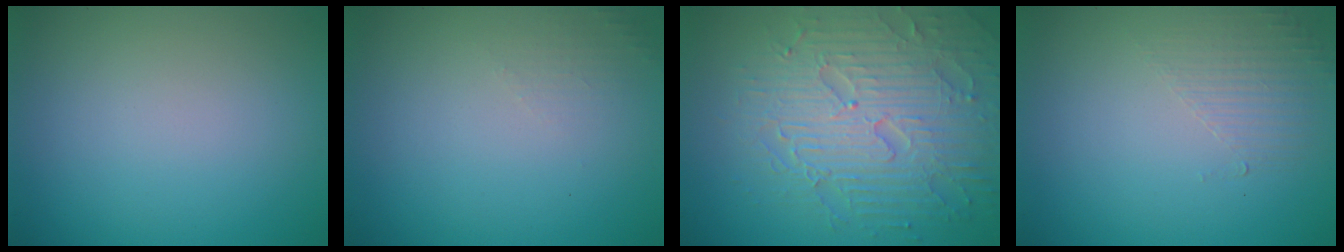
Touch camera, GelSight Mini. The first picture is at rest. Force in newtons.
{"total": 1.1, "press": 1.1, "slide": 0.3}
{"total": 8.0, "press": 6.1, "slide": 5.2}
{"total": 1.6, "press": 0.4, "slide": 1.5}